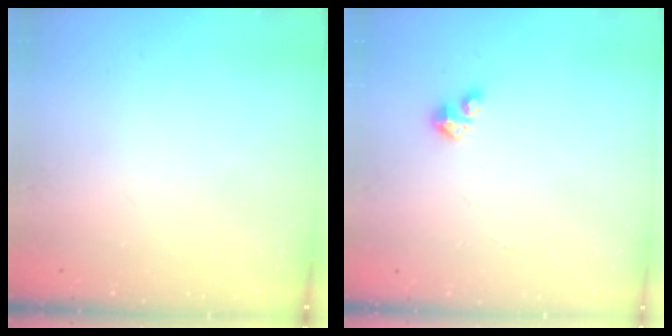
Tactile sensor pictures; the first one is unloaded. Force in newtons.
{"total": 1.9, "press": 1.9, "slide": 0.1}